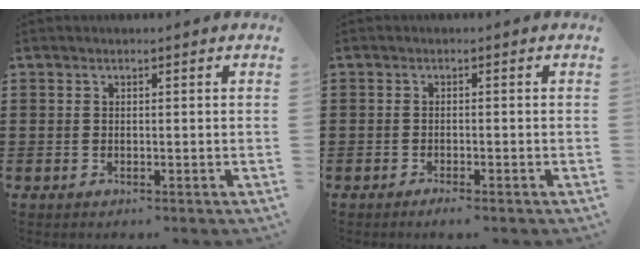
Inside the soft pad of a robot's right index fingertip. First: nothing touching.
{"total": 1.0, "force": [-0.9, 0.0, 0.4], "torque": [-0.010, -0.003, -0.017]}